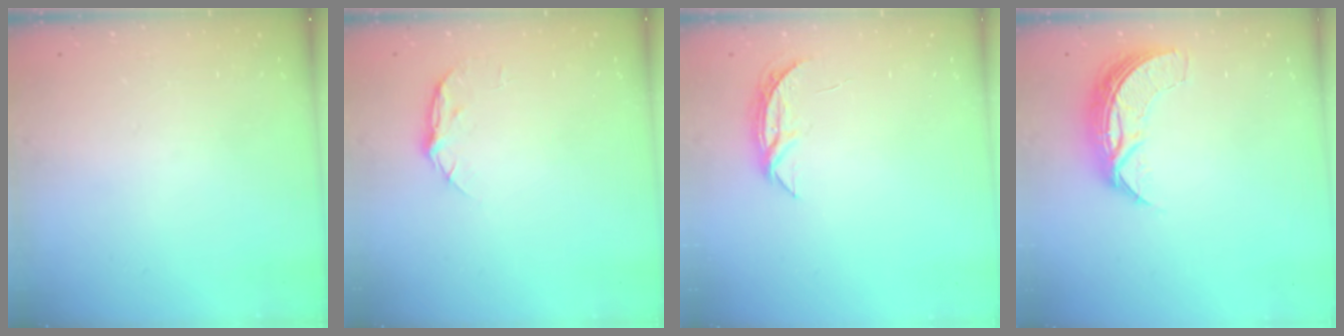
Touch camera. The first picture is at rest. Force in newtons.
{"total": 5.2, "press": 5.2, "slide": 0.7}
{"total": 4.8, "press": 4.7, "slide": 0.5}
{"total": 8.9, "press": 8.9, "slide": 0.4}